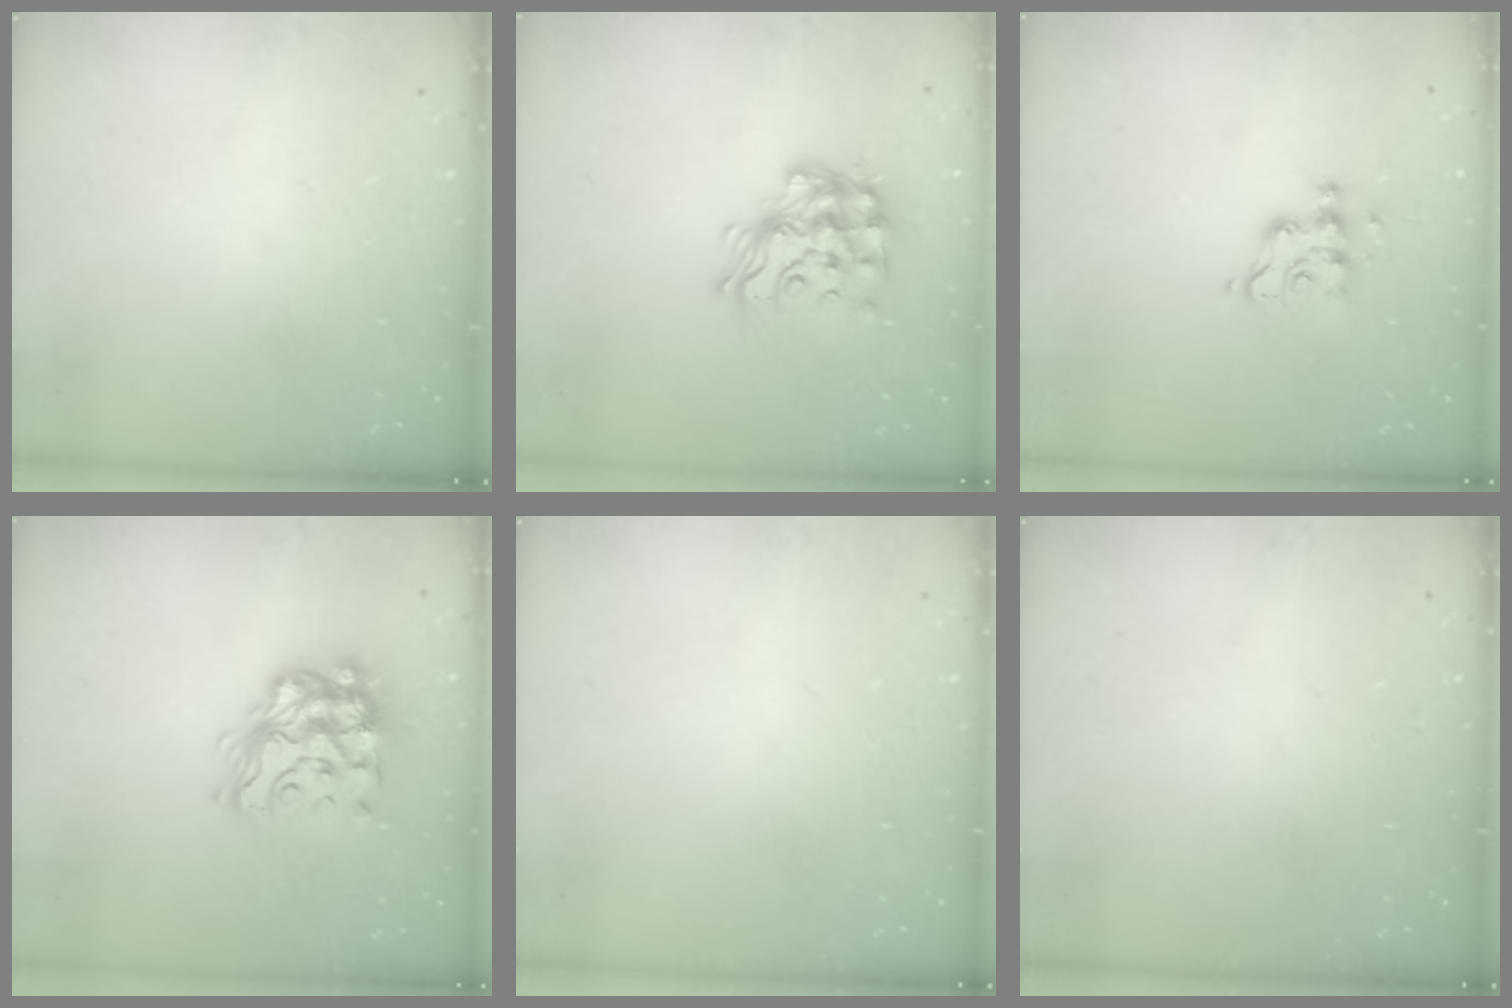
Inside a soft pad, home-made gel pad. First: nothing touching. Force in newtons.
{"total": 15.7, "press": 15.6, "slide": 1.2}
{"total": 6.0, "press": 6.0, "slide": 0.2}
{"total": 16.4, "press": 16.3, "slide": 1.7}
{"total": 0.0}
{"total": 0.0}